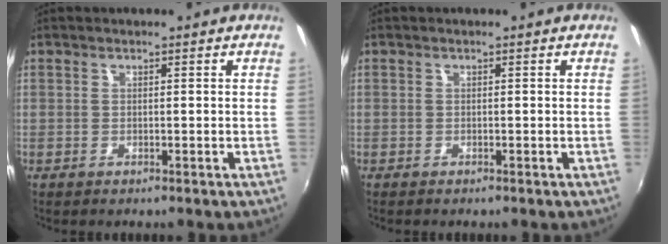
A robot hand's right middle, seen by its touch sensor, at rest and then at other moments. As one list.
[{"total": 0.0}]